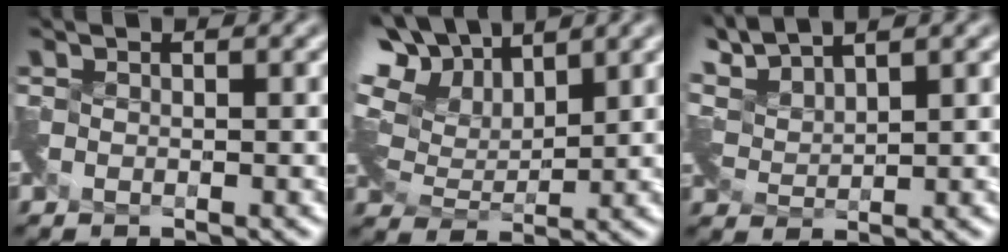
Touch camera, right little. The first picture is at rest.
{"total": 10.0, "force": [6.8, 5.1, 5.3], "torque": [-0.110, 0.037, 0.111]}
{"total": 4.5, "force": [4.4, 0.6, 1.0], "torque": [-0.033, 0.015, 0.090]}